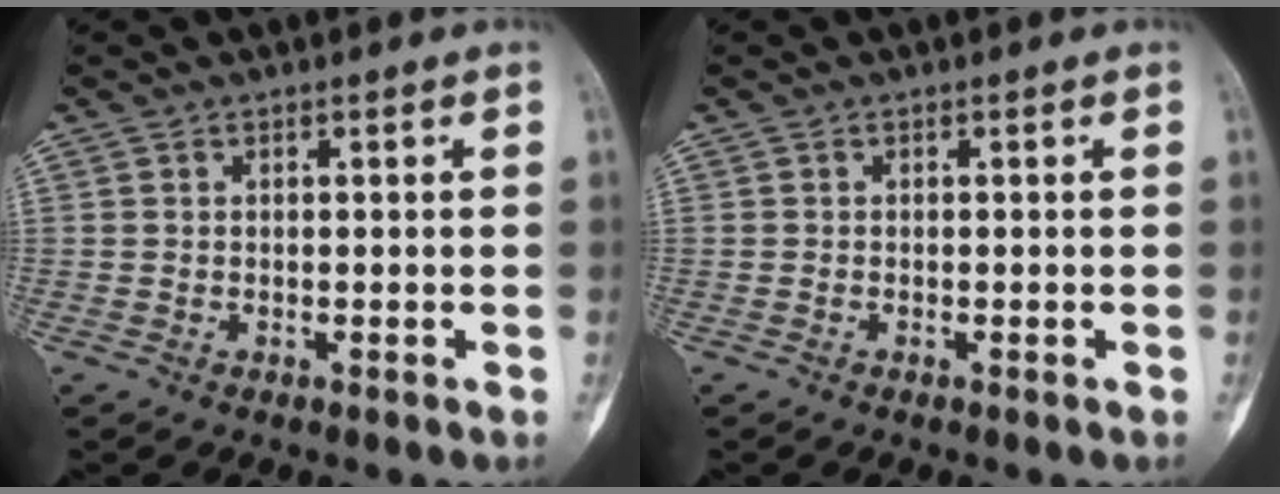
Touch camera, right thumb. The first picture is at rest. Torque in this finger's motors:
{"motor_torque": [-0.06, -0.02, 0.00, -0.02, -0.01]}